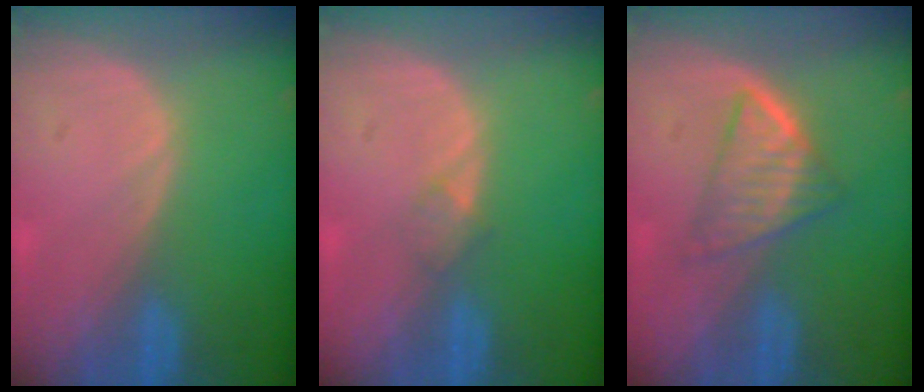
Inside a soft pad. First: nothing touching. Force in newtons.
{"total": 1.4, "press": 1.4, "slide": 0.1}
{"total": 5.3, "press": 5.0, "slide": 1.8}